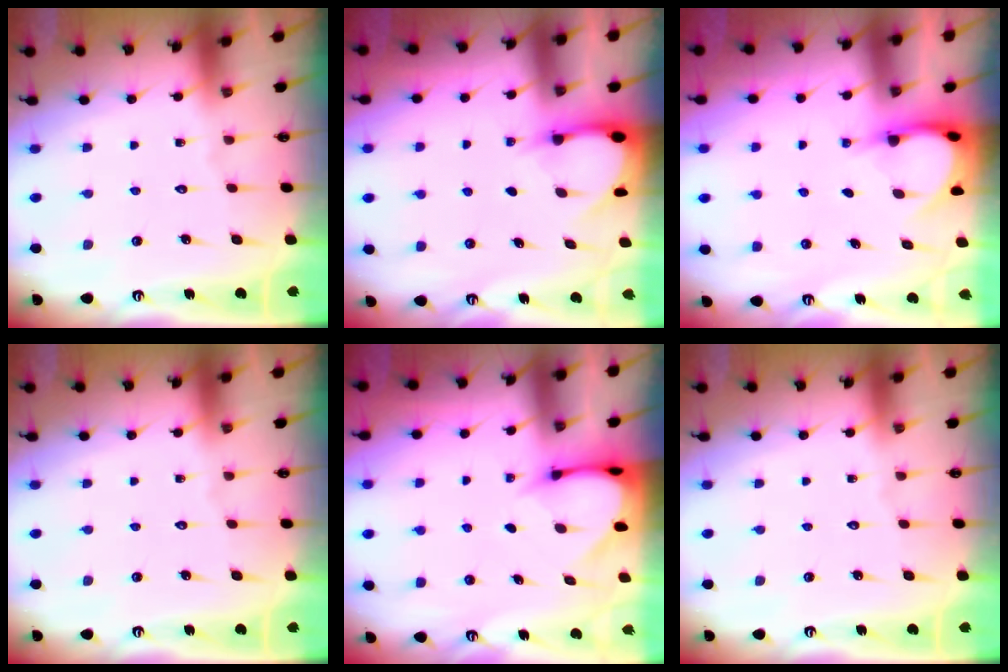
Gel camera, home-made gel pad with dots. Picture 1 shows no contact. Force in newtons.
{"total": 3.1, "press": 3.1, "slide": 0.3}
{"total": 3.6, "press": 3.6, "slide": 0.3}
{"total": 0.0}
{"total": 3.3, "press": 3.3, "slide": 0.2}
{"total": 0.0}